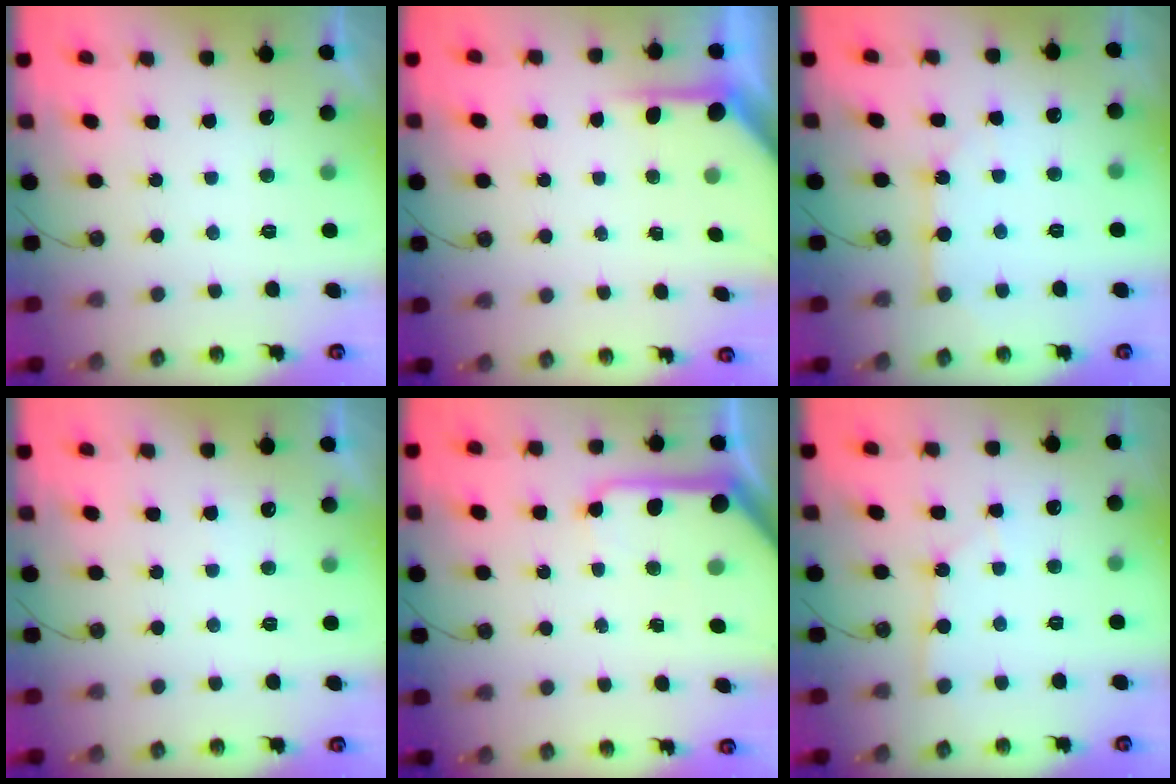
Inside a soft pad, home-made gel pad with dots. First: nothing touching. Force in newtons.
{"total": 5.1, "press": 5.1, "slide": 0.3}
{"total": 6.9, "press": 6.9, "slide": 0.6}
{"total": 2.9, "press": 2.9, "slide": 0.5}
{"total": 11.1, "press": 11.0, "slide": 1.3}
{"total": 1.9, "press": 1.9, "slide": 0.2}